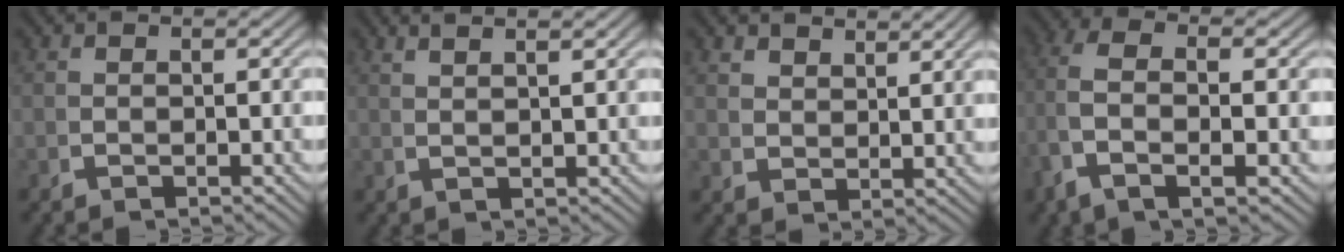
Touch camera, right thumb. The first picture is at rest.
{"total": 2.7, "force": [2.3, -0.3, 1.4], "torque": [-0.015, 0.013, 0.044]}
{"total": 2.7, "force": [2.6, 0.4, 0.6], "torque": [-0.004, -0.001, 0.058]}
{"total": 5.3, "force": [0.3, 2.2, 4.8], "torque": [-0.125, -0.009, 0.012]}